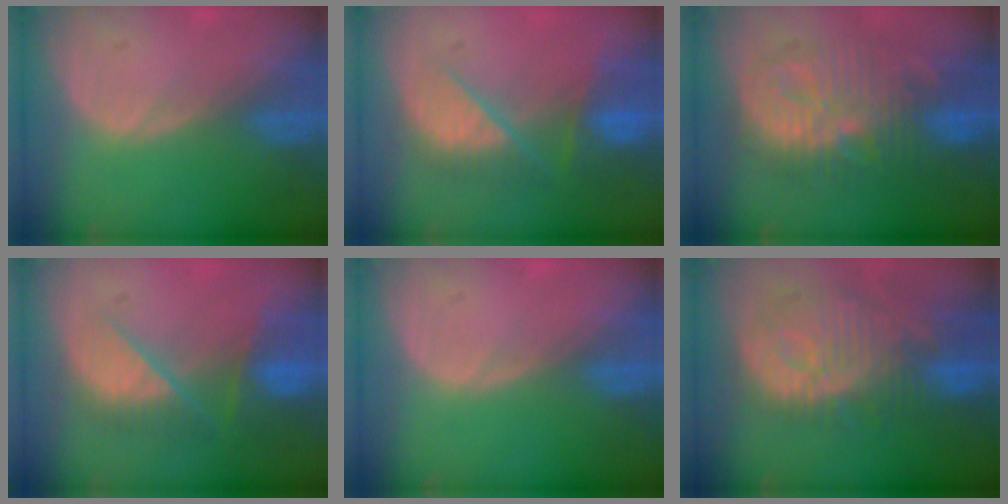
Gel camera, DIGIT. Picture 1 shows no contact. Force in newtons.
{"total": 9.0, "press": 7.7, "slide": 4.6}
{"total": 11.6, "press": 11.5, "slide": 0.8}
{"total": 9.0, "press": 7.7, "slide": 4.6}
{"total": 0.0}
{"total": 12.5, "press": 11.1, "slide": 5.6}